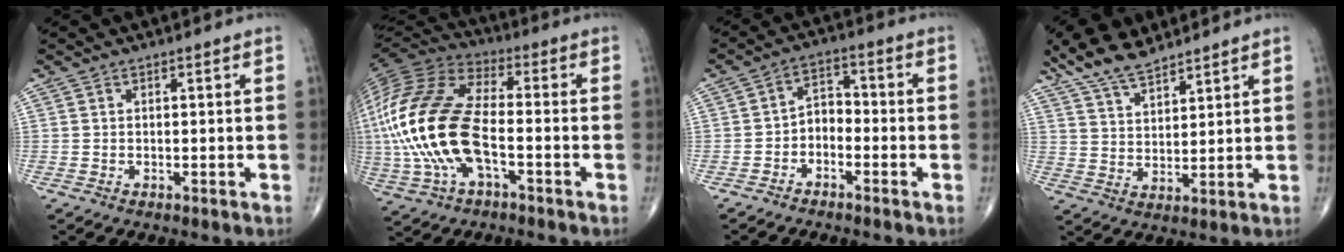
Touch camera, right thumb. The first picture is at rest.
{"total": 22.4, "force": [-3.4, 11.0, 19.2], "torque": [-0.430, 0.017, -0.064]}
{"total": 4.7, "force": [-2.3, 3.2, 2.6], "torque": [-0.030, 0.035, -0.052]}
{"total": 9.9, "force": [7.9, 3.5, 4.9], "torque": [-0.080, -0.029, 0.154]}